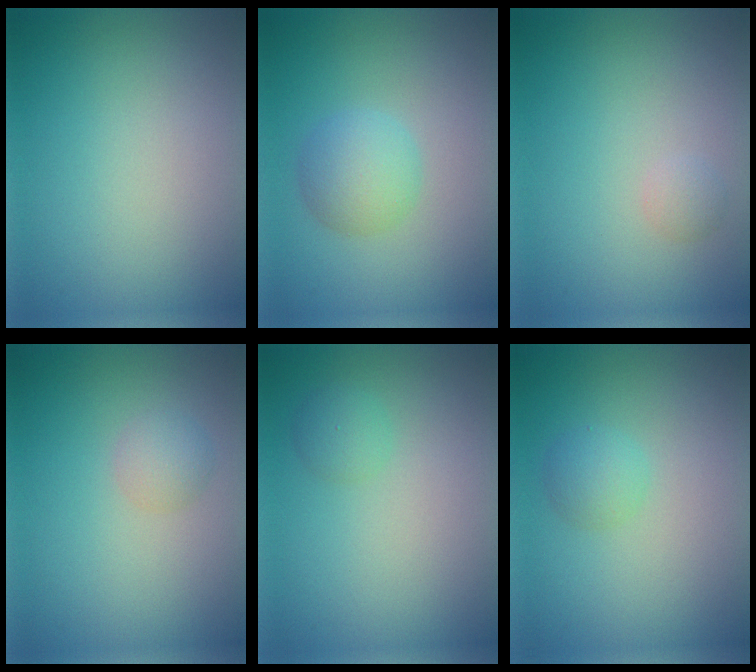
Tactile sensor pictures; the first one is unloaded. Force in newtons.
{"total": 3.1, "press": 3.1, "slide": 0.0}
{"total": 0.8, "press": 0.8, "slide": 0.1}
{"total": 1.5, "press": 1.5, "slide": 0.1}
{"total": 1.4, "press": 1.4, "slide": 0.1}
{"total": 1.6, "press": 1.6, "slide": 0.0}